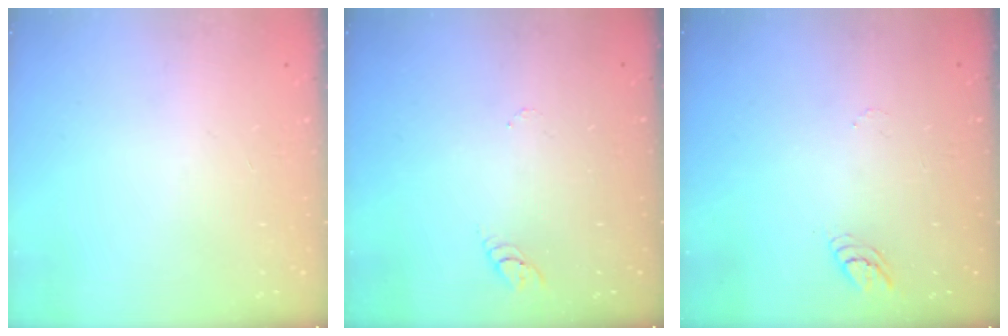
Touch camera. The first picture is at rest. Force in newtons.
{"total": 2.9, "press": 2.9, "slide": 0.3}
{"total": 3.9, "press": 3.9, "slide": 0.3}